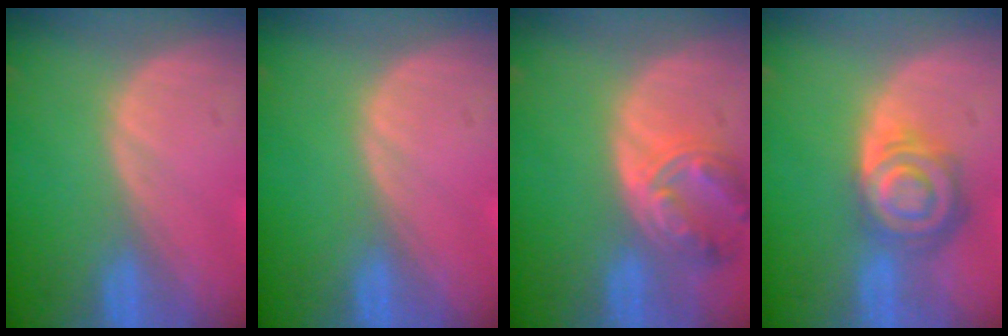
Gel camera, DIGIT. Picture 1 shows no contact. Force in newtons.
{"total": 0.0}
{"total": 8.0, "press": 7.0, "slide": 3.9}
{"total": 8.0, "press": 7.1, "slide": 3.6}